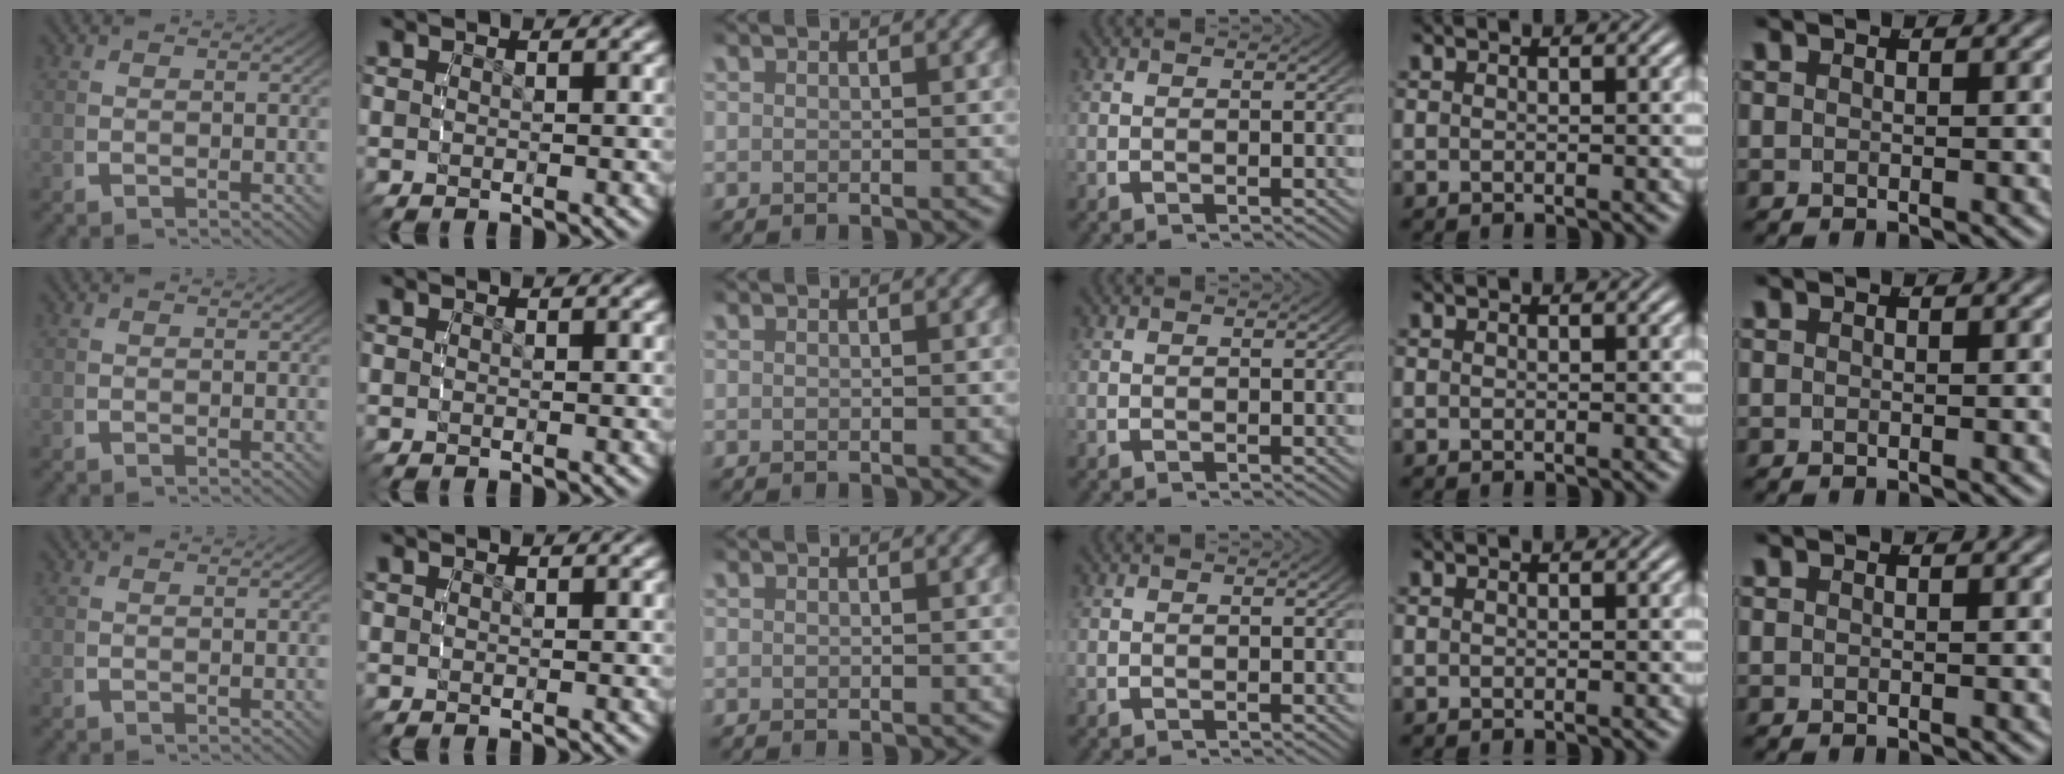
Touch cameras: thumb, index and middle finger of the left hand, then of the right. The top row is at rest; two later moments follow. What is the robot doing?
{"motion": "reach", "object": "string"}